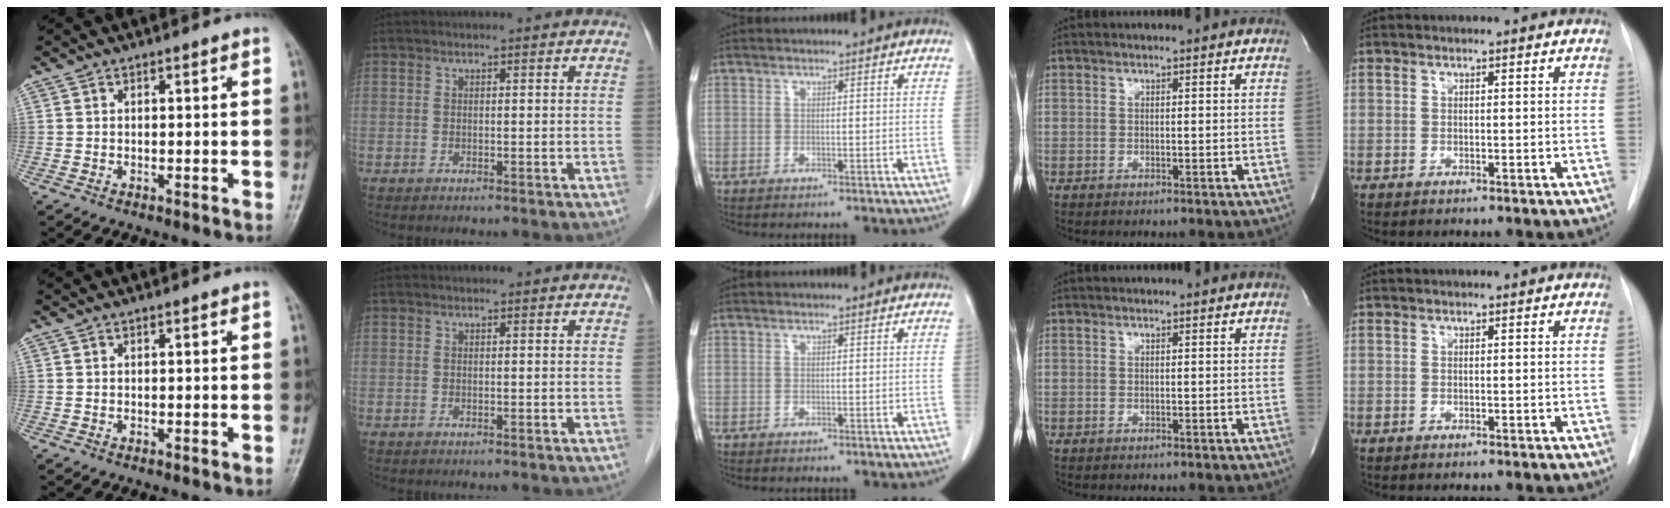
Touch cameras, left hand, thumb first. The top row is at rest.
{}